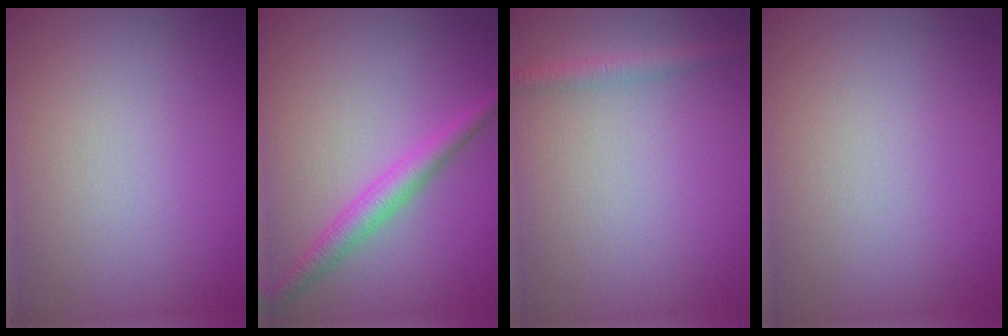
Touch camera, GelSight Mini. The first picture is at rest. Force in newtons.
{"total": 2.8, "press": 2.8, "slide": 0.1}
{"total": 1.6, "press": 1.6, "slide": 0.0}
{"total": 0.0}